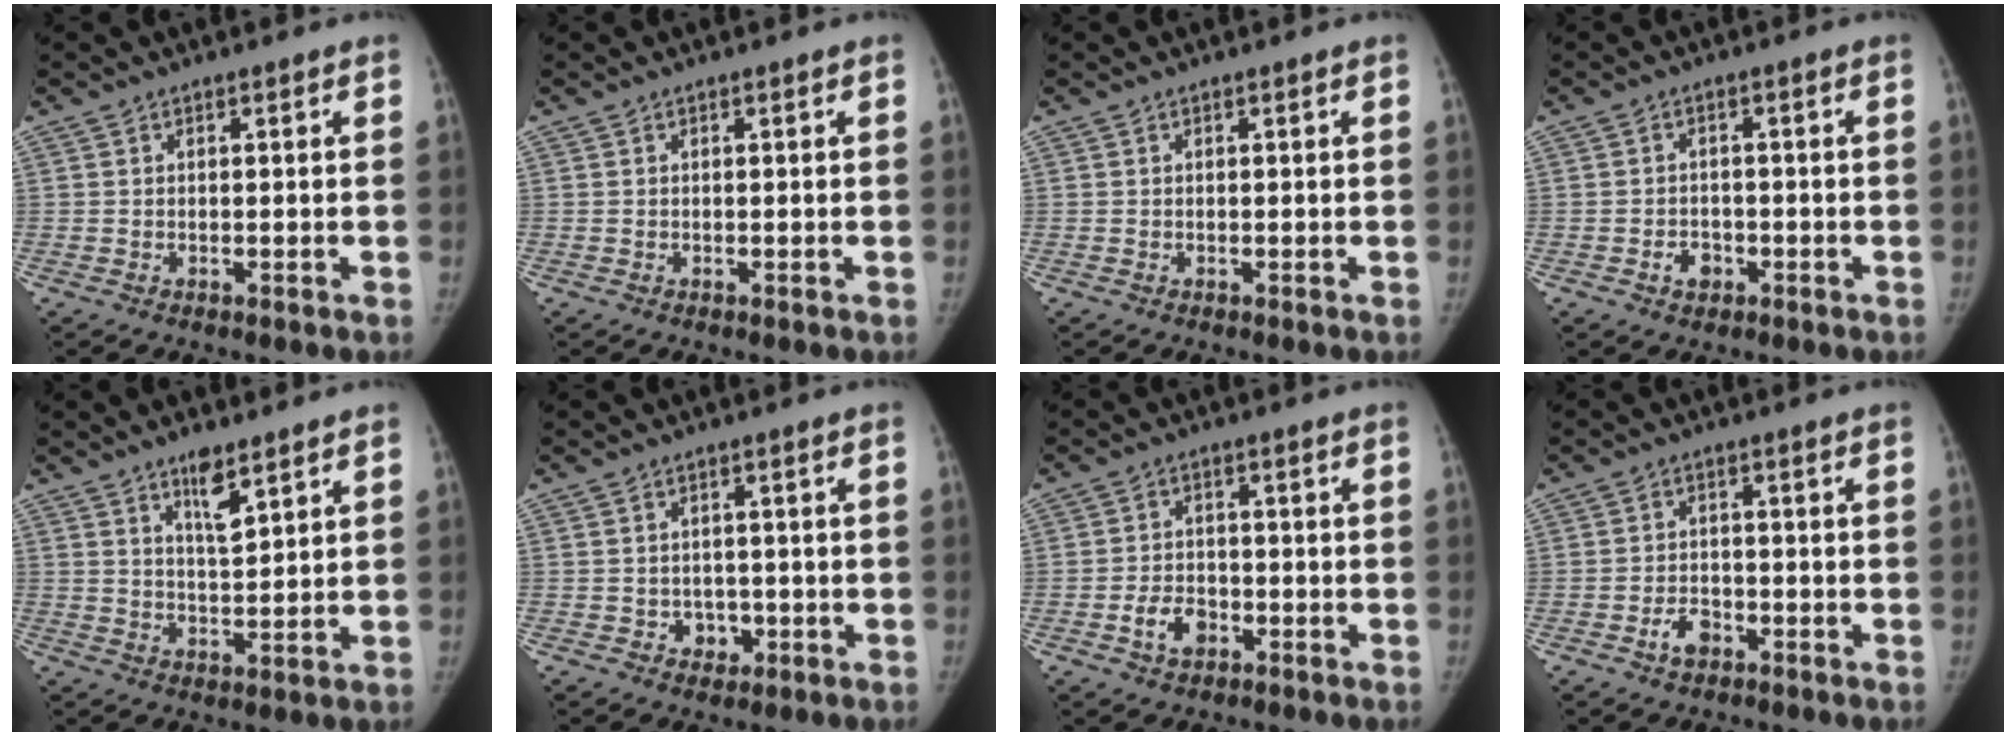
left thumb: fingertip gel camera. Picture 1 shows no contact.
{"total": 0.0}
{"total": 0.0}
{"total": 3.1, "force": [-1.4, 2.4, 1.4], "torque": [-0.013, 0.012, -0.020]}
{"total": 5.9, "force": [3.9, 1.7, 4.1], "torque": [-0.060, -0.029, 0.070]}
{"total": 3.4, "force": [-1.0, 3.0, 1.5], "torque": [0.000, 0.006, -0.007]}
{"total": 5.1, "force": [-2.2, 3.6, 2.9], "torque": [-0.042, 0.018, -0.037]}
{"total": 3.8, "force": [-2.0, 2.5, 2.0], "torque": [-0.027, 0.017, -0.033]}